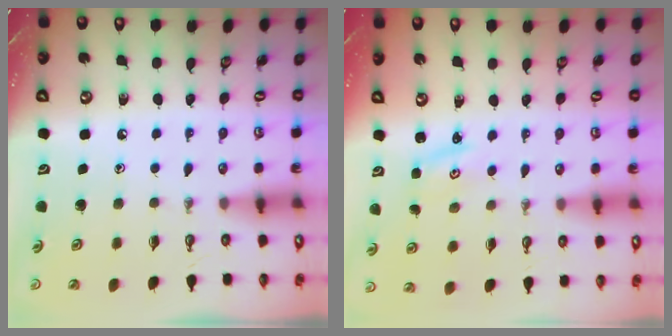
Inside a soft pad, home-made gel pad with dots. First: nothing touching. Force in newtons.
{"total": 1.8, "press": 1.8, "slide": 0.3}